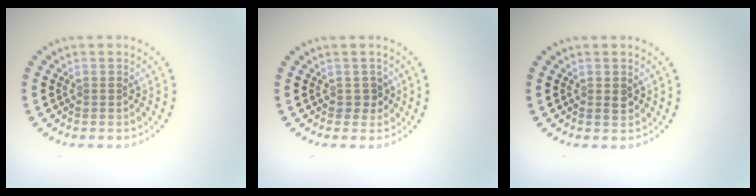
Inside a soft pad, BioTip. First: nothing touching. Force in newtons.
{"total": 1.3, "press": 1.1, "slide": 0.7}
{"total": 1.2, "press": 1.2, "slide": 0.2}